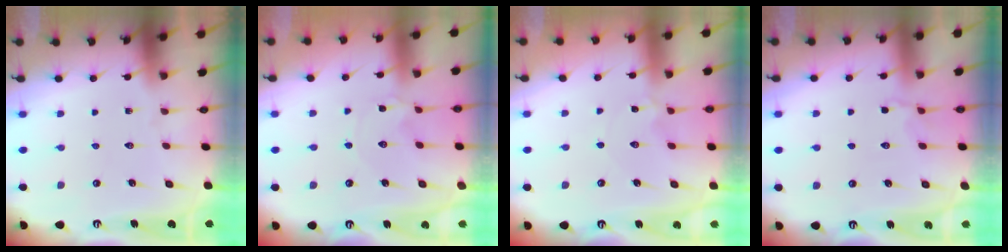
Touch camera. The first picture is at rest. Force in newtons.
{"total": 0.7, "press": 0.7, "slide": 0.2}
{"total": 0.8, "press": 0.7, "slide": 0.3}
{"total": 3.2, "press": 2.7, "slide": 1.8}